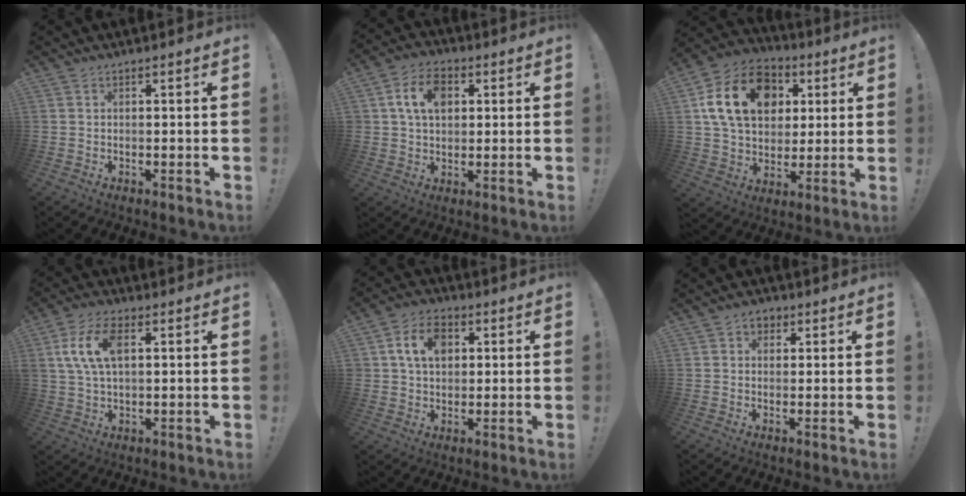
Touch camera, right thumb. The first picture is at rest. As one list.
[{"total": 10.1, "force": [2.9, 7.2, 6.5], "torque": [-0.107, 0.011, 0.055]}, {"total": 20.6, "force": [6.5, 15.0, 12.6], "torque": [-0.205, -0.010, 0.121]}, {"total": 10.8, "force": [2.9, 5.8, 8.6], "torque": [-0.172, 0.004, 0.051]}, {"total": 9.9, "force": [2.9, 7.4, 6.0], "torque": [-0.093, 0.007, 0.054]}, {"total": 3.4, "force": [1.2, 2.8, 1.6], "torque": [-0.014, -0.002, 0.019]}]